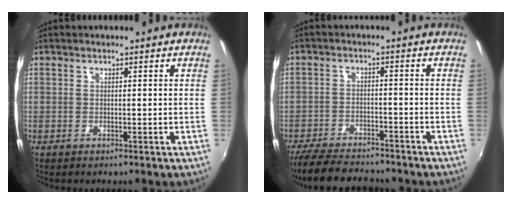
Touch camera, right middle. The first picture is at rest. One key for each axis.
{"total": 12.8, "fx": -11.1, "fy": 3.8, "fz": 5.1, "tx": -0.129, "ty": -0.012, "tz": -0.178}